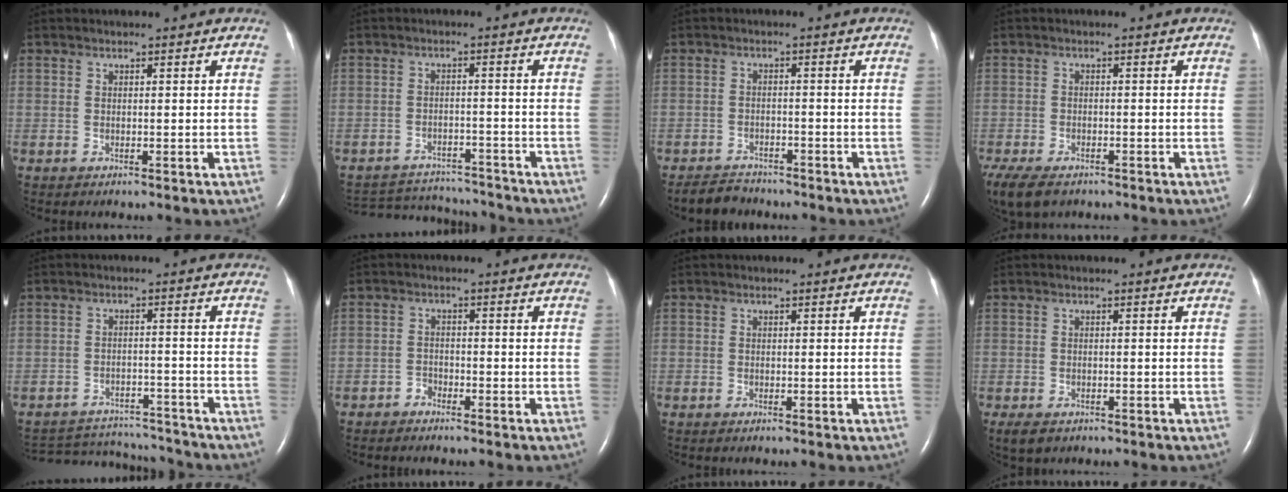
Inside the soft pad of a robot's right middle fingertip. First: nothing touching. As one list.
[{"total": 11.4, "force": [-11.2, 1.9, 1.4], "torque": [-0.033, 0.007, -0.159]}, {"total": 3.6, "force": [-3.4, 1.2, 0.1], "torque": [-0.011, -0.005, -0.059]}, {"total": 11.3, "force": [-7.5, 6.0, 5.9], "torque": [-0.151, -0.018, -0.112]}, {"total": 12.7, "force": [-12.4, 2.1, 1.7], "torque": [-0.041, 0.007, -0.175]}, {"total": 1.6, "force": [-1.3, 0.8, 0.0], "torque": [0.001, 0.005, -0.029]}, {"total": 0.0}, {"total": 3.9, "force": [-2.6, 2.3, 1.7], "torque": [-0.030, -0.005, -0.039]}]